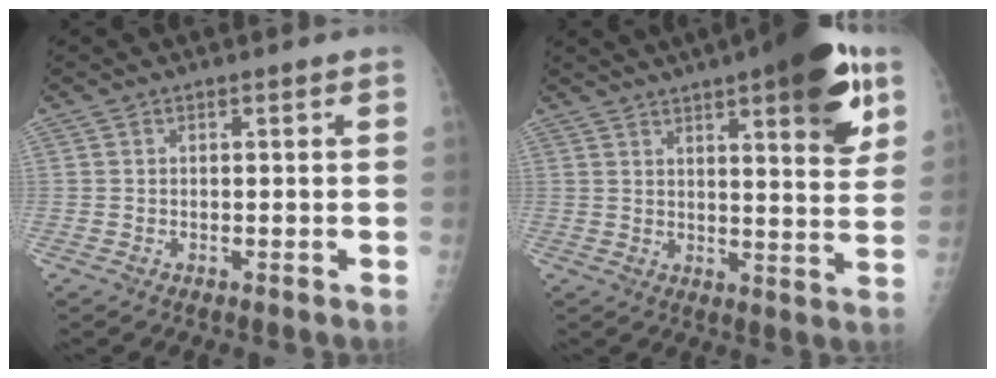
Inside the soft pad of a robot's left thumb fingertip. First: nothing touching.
{"total": 17.4, "force": [8.9, 4.6, 14.2], "torque": [-0.163, -0.031, 0.115]}